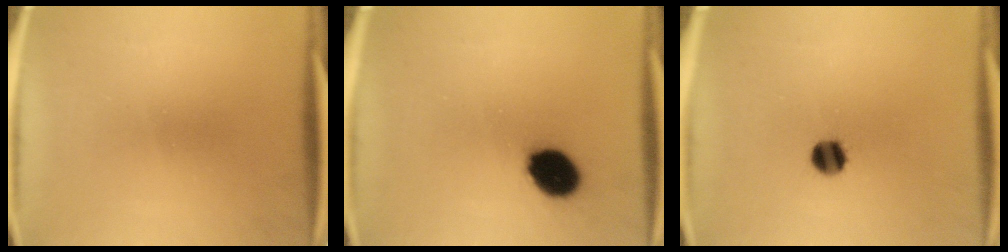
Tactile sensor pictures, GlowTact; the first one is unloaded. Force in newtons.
{"total": 10.6}
{"total": 5.0}